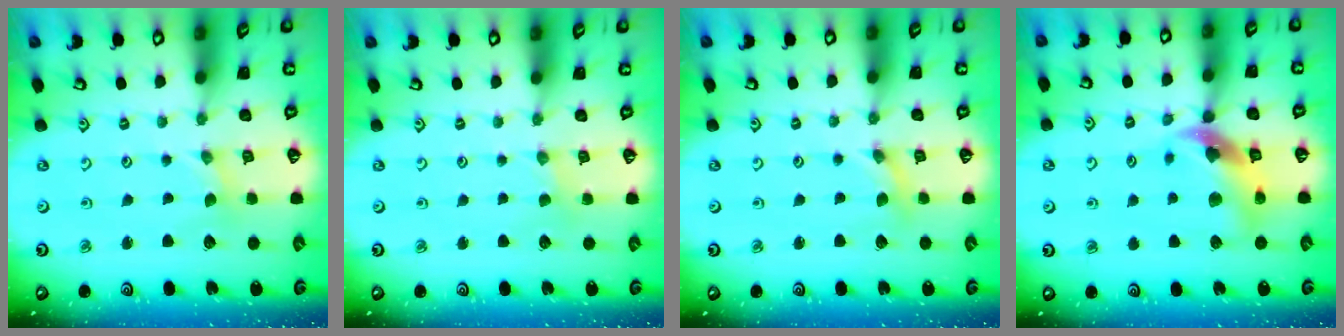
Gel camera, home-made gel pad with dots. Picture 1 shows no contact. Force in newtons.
{"total": 1.0, "press": 0.9, "slide": 0.3}
{"total": 1.1, "press": 1.1, "slide": 0.2}
{"total": 13.0, "press": 12.9, "slide": 1.8}